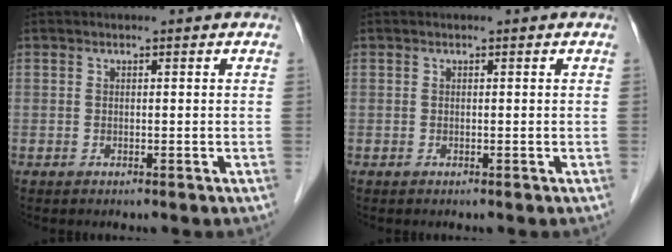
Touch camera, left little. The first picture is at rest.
{"total": 0.0}